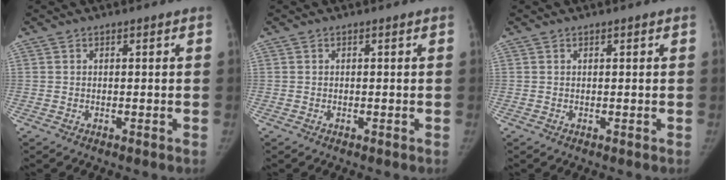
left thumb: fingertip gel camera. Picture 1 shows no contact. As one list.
[{"total": 0.0}, {"total": 0.0}]